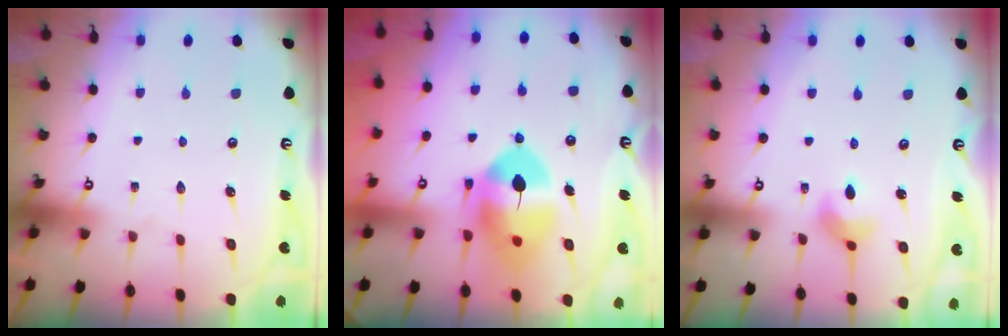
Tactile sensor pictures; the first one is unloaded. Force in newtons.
{"total": 12.5, "press": 12.4, "slide": 1.9}
{"total": 7.0, "press": 7.0, "slide": 0.5}